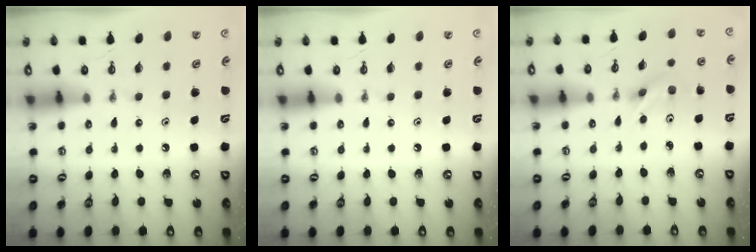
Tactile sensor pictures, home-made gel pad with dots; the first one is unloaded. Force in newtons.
{"total": 0.0}
{"total": 2.9, "press": 2.7, "slide": 1.2}